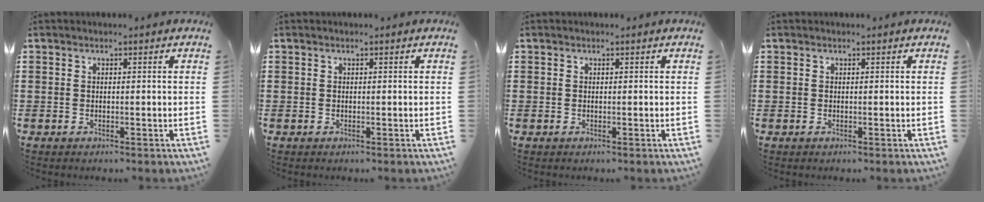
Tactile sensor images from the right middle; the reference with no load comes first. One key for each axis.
{"total": 0.0}
{"total": 0.0}
{"total": 0.0}